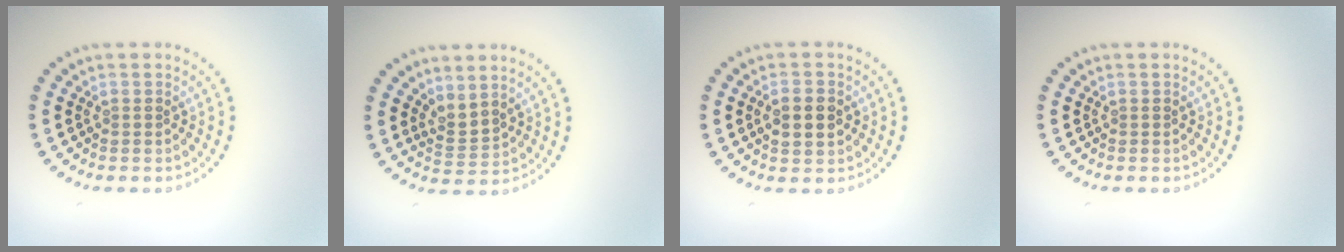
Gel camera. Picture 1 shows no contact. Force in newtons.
{"total": 2.1, "press": 1.4, "slide": 1.6}
{"total": 2.6, "press": 2.6, "slide": 0.0}
{"total": 0.0}